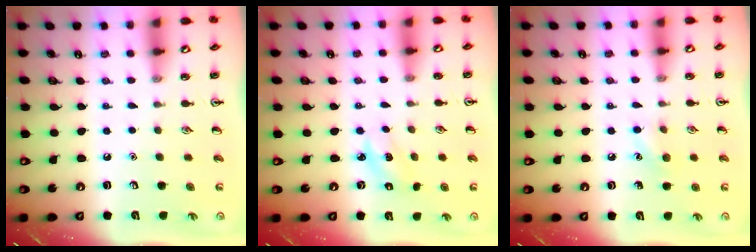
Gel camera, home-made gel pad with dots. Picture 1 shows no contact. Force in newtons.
{"total": 2.4, "press": 2.3, "slide": 0.5}
{"total": 6.7, "press": 6.4, "slide": 1.9}